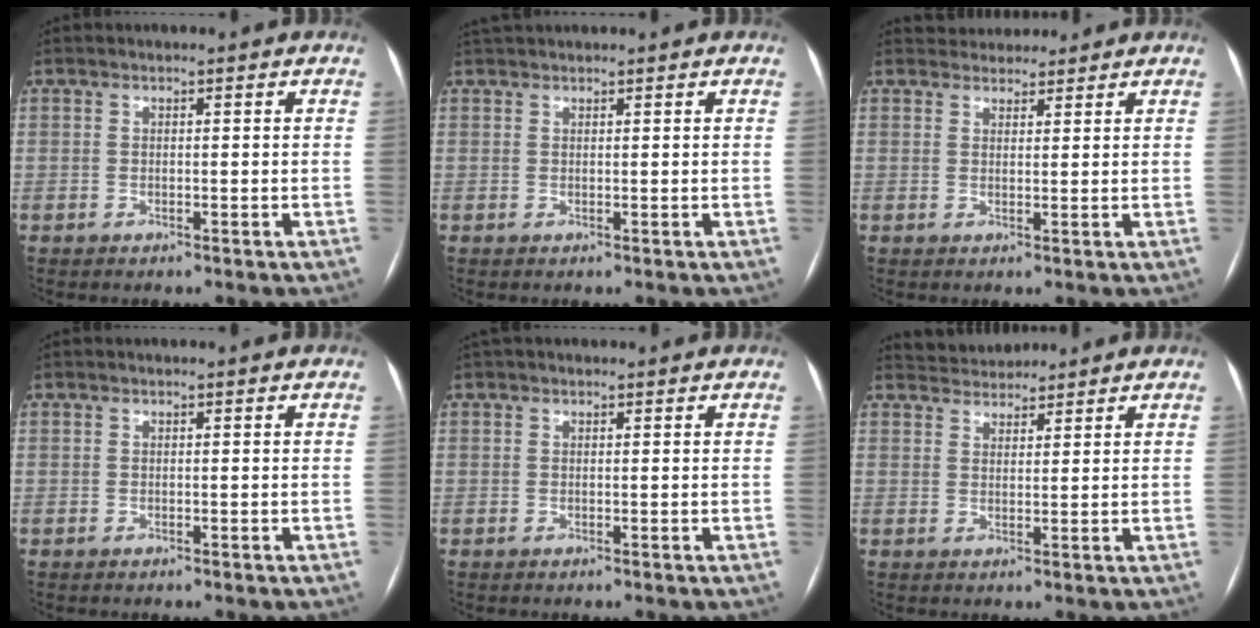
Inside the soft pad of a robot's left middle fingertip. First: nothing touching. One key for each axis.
{"total": 2.5, "fx": 2.4, "fy": 0.4, "fz": 0.7, "tx": -0.013, "ty": 0.032, "tz": 0.044}
{"total": 4.3, "fx": 3.9, "fy": 1.7, "fz": 0.2, "tx": 0.001, "ty": 0.021, "tz": 0.057}
{"total": 0.0}
{"total": 1.2, "fx": 1.0, "fy": 0.5, "fz": 0.4, "tx": -0.012, "ty": 0.025, "tz": 0.017}
{"total": 3.8, "fx": 3.7, "fy": 0.9, "fz": -0.1, "tx": -0.002, "ty": 0.026, "tz": 0.067}